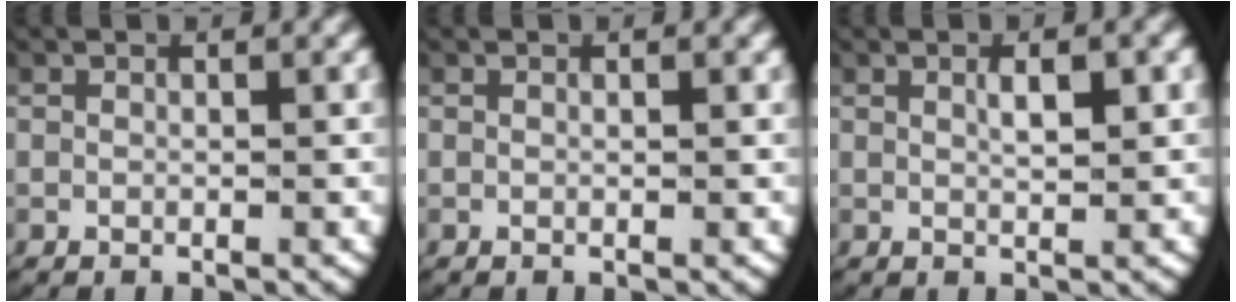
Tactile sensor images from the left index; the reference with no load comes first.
{"total": 0.0}
{"total": 1.9, "force": [0.5, 0.5, 1.7], "torque": [-0.026, -0.003, 0.013]}